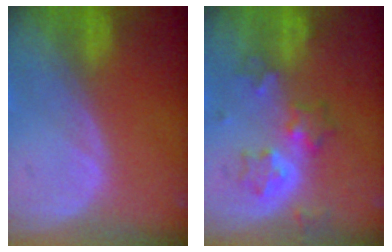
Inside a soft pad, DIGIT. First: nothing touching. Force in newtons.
{"total": 6.6, "press": 5.7, "slide": 3.2}